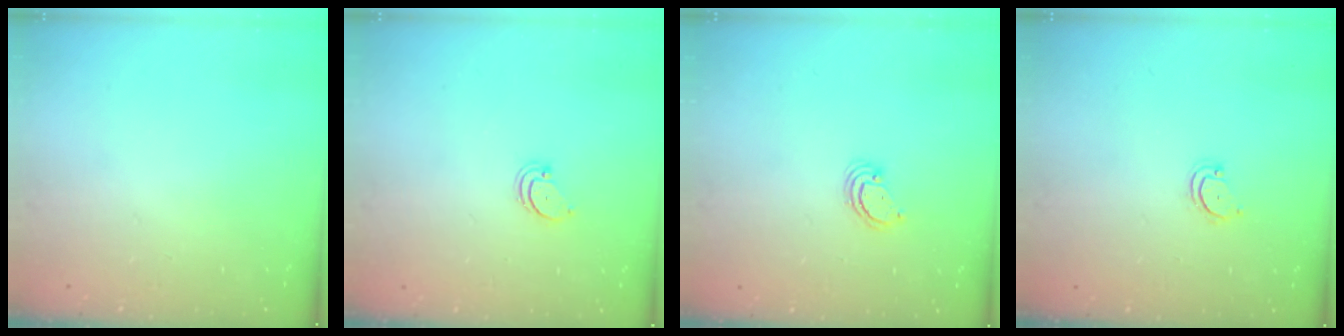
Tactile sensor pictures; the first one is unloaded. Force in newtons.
{"total": 1.9, "press": 1.9, "slide": 0.2}
{"total": 2.3, "press": 2.3, "slide": 0.1}
{"total": 2.8, "press": 2.8, "slide": 0.3}